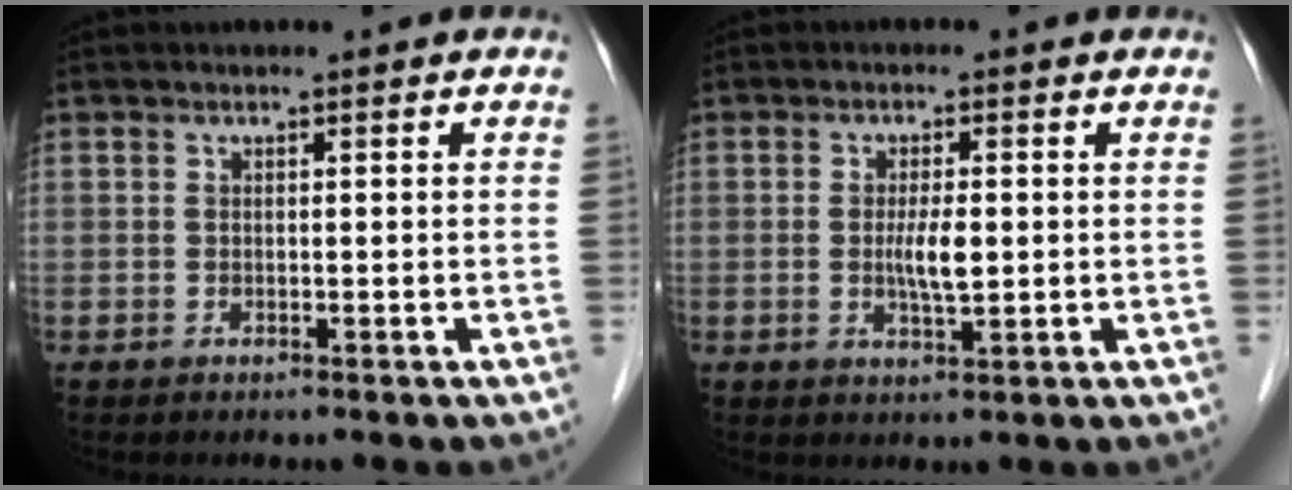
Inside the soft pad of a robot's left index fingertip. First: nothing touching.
{"total": 3.8, "force": [-0.2, 0.9, 3.7], "torque": [-0.065, -0.007, -0.002]}